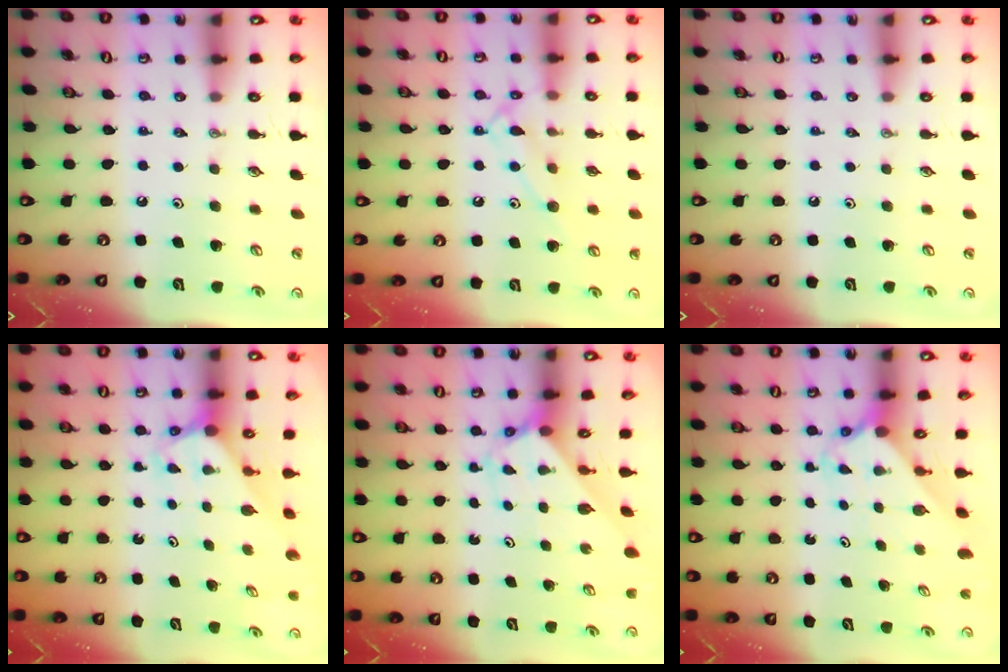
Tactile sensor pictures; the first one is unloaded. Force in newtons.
{"total": 11.6, "press": 11.6, "slide": 0.7}
{"total": 0.0}
{"total": 2.8, "press": 2.8, "slide": 0.2}
{"total": 2.6, "press": 2.6, "slide": 0.2}
{"total": 2.4, "press": 2.4, "slide": 0.2}